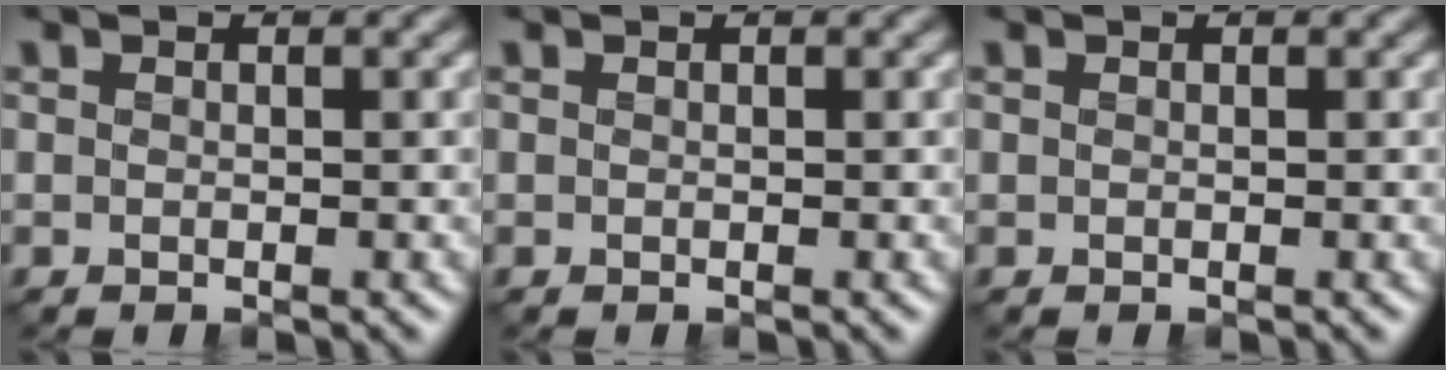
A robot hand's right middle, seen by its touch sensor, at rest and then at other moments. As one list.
[{"total": 0.0}, {"total": 0.0}]